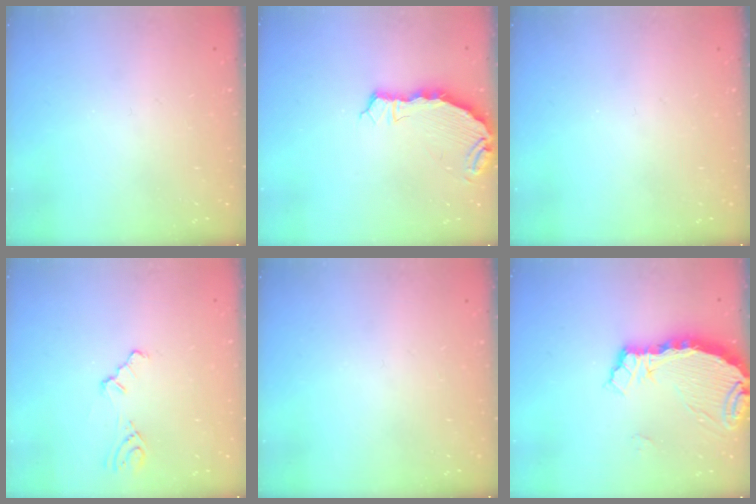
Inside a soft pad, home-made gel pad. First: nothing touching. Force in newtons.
{"total": 7.3, "press": 5.5, "slide": 4.8}
{"total": 0.0}
{"total": 3.0, "press": 2.9, "slide": 0.6}
{"total": 0.0}
{"total": 6.7, "press": 6.7, "slide": 0.8}